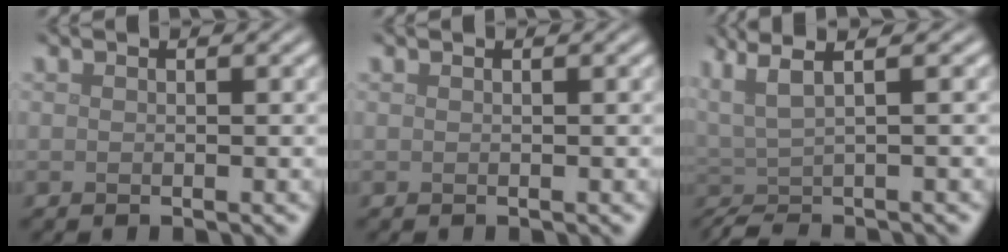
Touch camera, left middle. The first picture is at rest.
{"total": 0.0}
{"total": 4.9, "force": [0.9, 1.1, 4.7], "torque": [-0.077, 0.009, 0.012]}